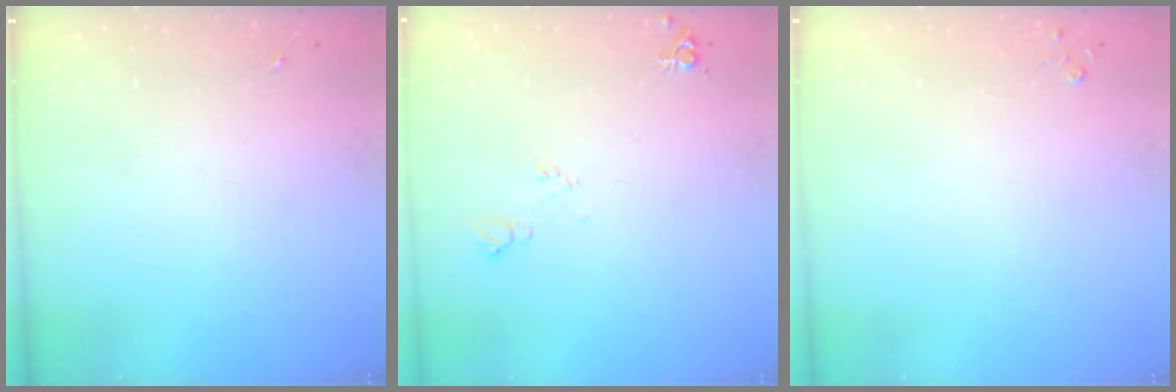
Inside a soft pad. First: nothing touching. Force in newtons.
{"total": 6.5, "press": 6.4, "slide": 1.0}
{"total": 2.8, "press": 2.8, "slide": 0.3}